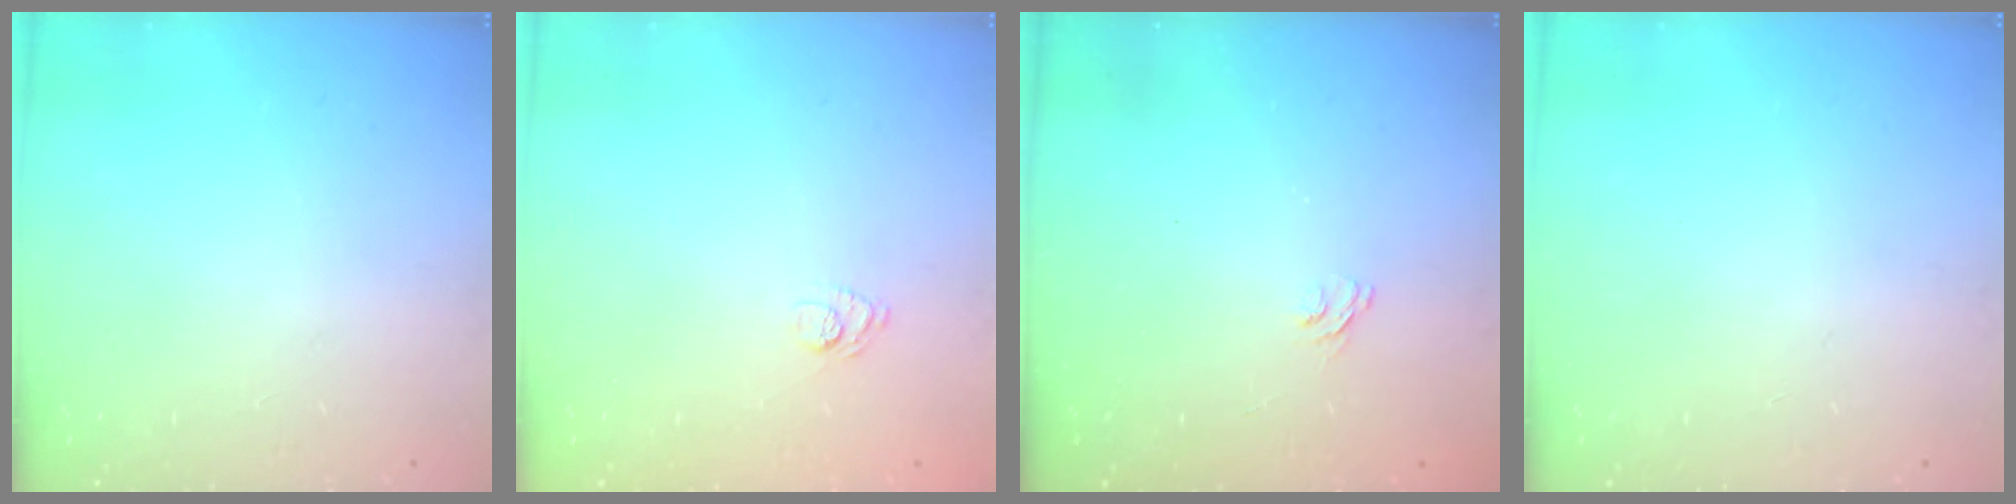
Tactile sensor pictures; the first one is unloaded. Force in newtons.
{"total": 6.6, "press": 6.5, "slide": 1.4}
{"total": 3.1, "press": 2.8, "slide": 1.3}
{"total": 0.0}